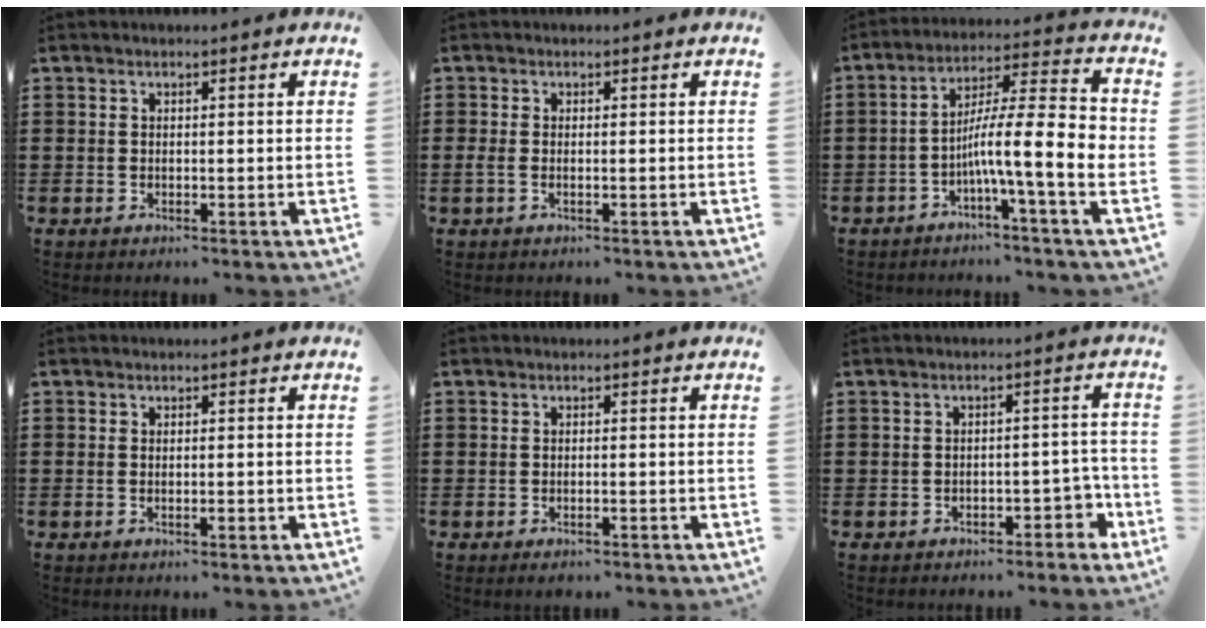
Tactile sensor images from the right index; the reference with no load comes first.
{"total": 0.9, "force": [-0.4, 0.2, 0.8], "torque": [-0.023, -0.006, -0.008]}
{"total": 11.1, "force": [-2.4, 1.8, 10.7], "torque": [-0.186, -0.004, -0.043]}
{"total": 0.9, "force": [-0.4, 0.2, 0.8], "torque": [-0.013, -0.004, -0.006]}
{"total": 0.7, "force": [-0.6, 0.1, 0.3], "torque": [-0.008, -0.004, -0.011]}
{"total": 3.2, "force": [-2.3, 1.7, 1.6], "torque": [-0.030, 0.007, -0.046]}